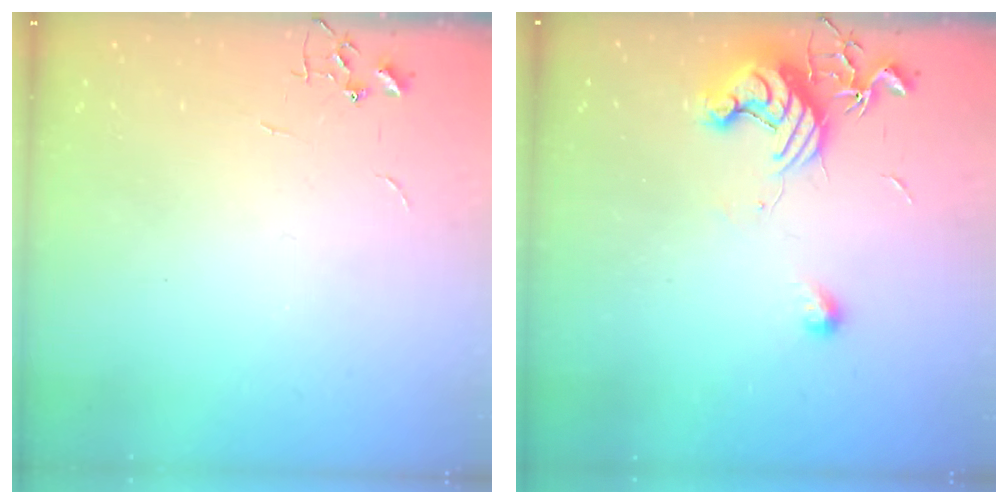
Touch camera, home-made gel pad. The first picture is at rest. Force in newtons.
{"total": 11.7, "press": 11.7, "slide": 0.4}